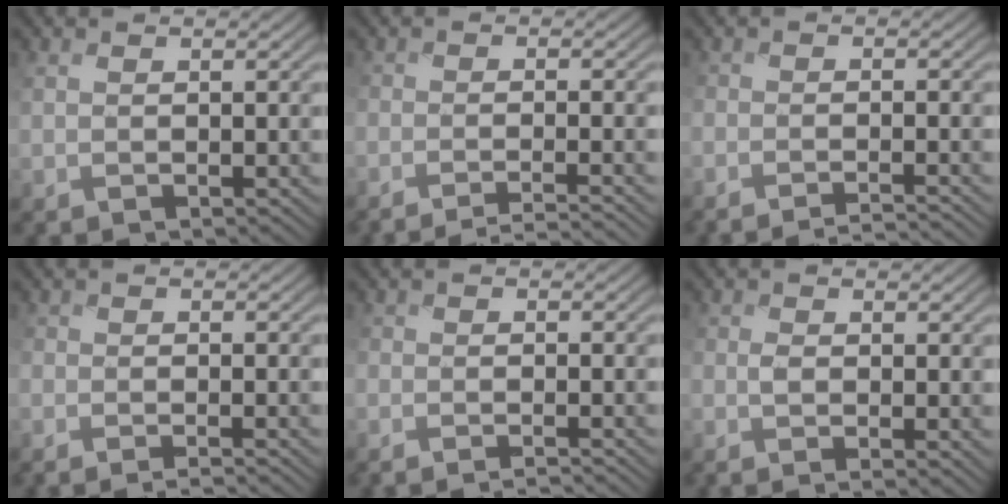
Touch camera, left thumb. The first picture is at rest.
{"total": 4.7, "force": [-3.9, 0.6, 2.5], "torque": [-0.037, 0.005, -0.065]}
{"total": 4.5, "force": [-3.9, 0.7, 2.2], "torque": [-0.033, 0.002, -0.062]}
{"total": 3.5, "force": [-2.7, 0.9, 2.1], "torque": [-0.025, -0.005, -0.034]}
{"total": 3.7, "force": [-3.1, 0.8, 2.0], "torque": [-0.029, -0.004, -0.042]}
{"total": 2.2, "force": [-0.1, 0.6, 2.1], "torque": [-0.044, 0.002, -0.007]}